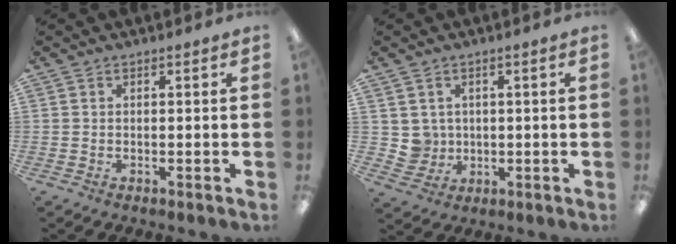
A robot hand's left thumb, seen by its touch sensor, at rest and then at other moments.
{"total": 4.3, "force": [1.8, 3.9, -0.1], "torque": [-0.009, 0.000, 0.036]}